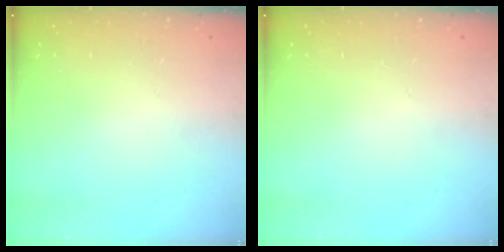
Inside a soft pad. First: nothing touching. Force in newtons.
{"total": 0.0}